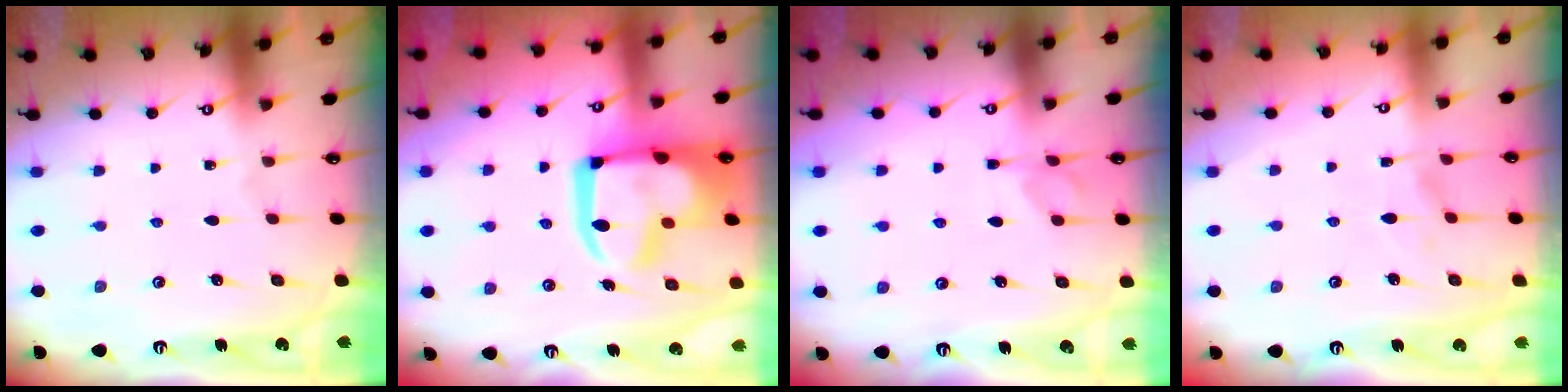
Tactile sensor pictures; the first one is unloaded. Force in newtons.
{"total": 21.1, "press": 21.0, "slide": 2.2}
{"total": 1.9, "press": 1.7, "slide": 0.8}
{"total": 2.3, "press": 2.1, "slide": 1.1}